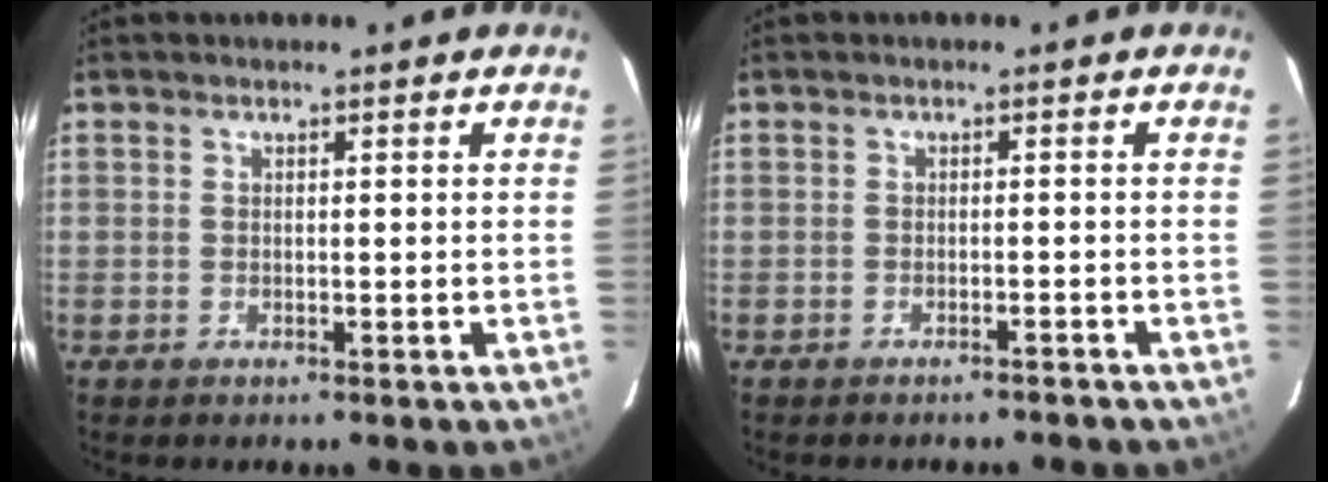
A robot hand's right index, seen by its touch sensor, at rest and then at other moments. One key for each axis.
{"total": 1.9, "fx": -1.8, "fy": 0.2, "fz": 0.4, "tx": -0.012, "ty": 0.004, "tz": -0.020}